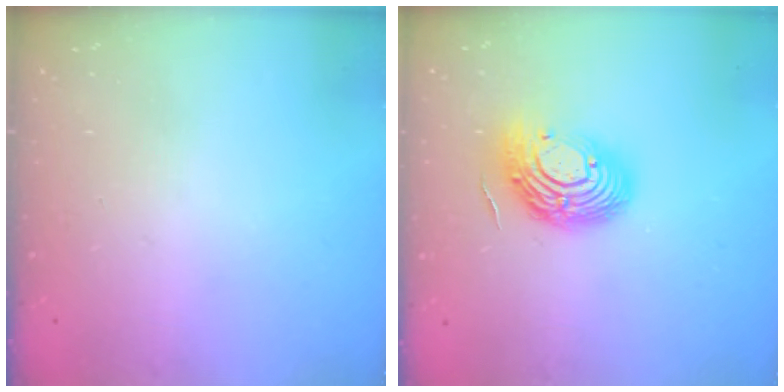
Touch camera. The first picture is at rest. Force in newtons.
{"total": 14.4, "press": 14.3, "slide": 1.2}